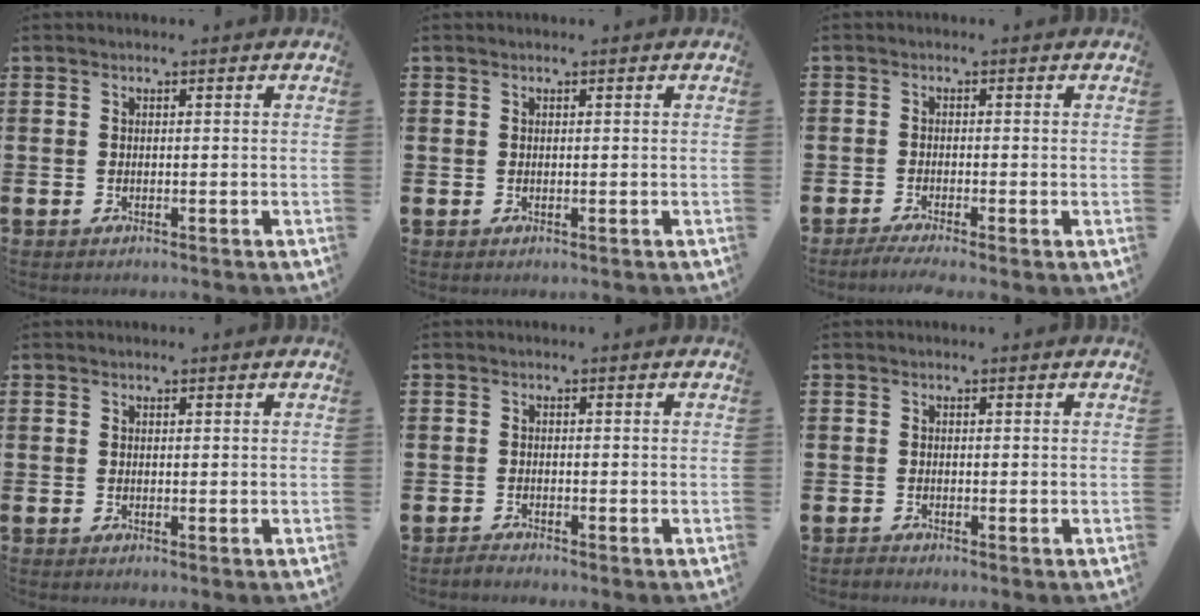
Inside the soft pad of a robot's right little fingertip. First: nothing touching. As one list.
[{"total": 0.0}, {"total": 1.8, "force": [-1.5, -0.2, 0.8], "torque": [-0.012, 0.002, -0.029]}, {"total": 0.0}, {"total": 1.1, "force": [-1.1, 0.0, 0.0], "torque": [-0.004, 0.000, -0.022]}, {"total": 0.5, "force": [-0.5, 0.1, 0.0], "torque": [-0.002, -0.002, -0.011]}]